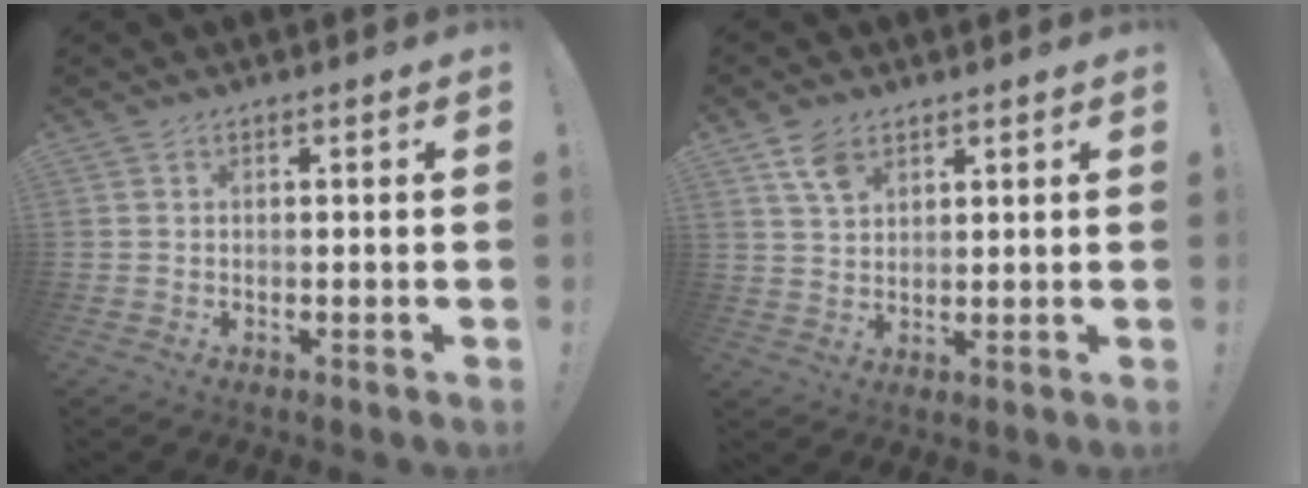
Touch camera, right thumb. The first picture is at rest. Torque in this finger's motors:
{"motor_torque": [0.05, 0.13, 0.17, 0.55, 0.02]}